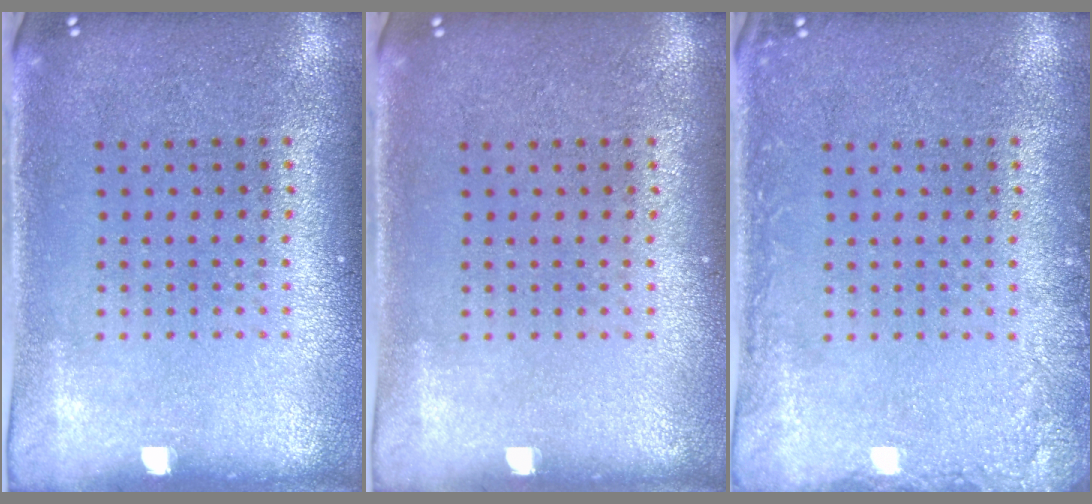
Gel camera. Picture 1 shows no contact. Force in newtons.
{"total": 0.0}
{"total": 1.6, "press": 1.6, "slide": 0.3}